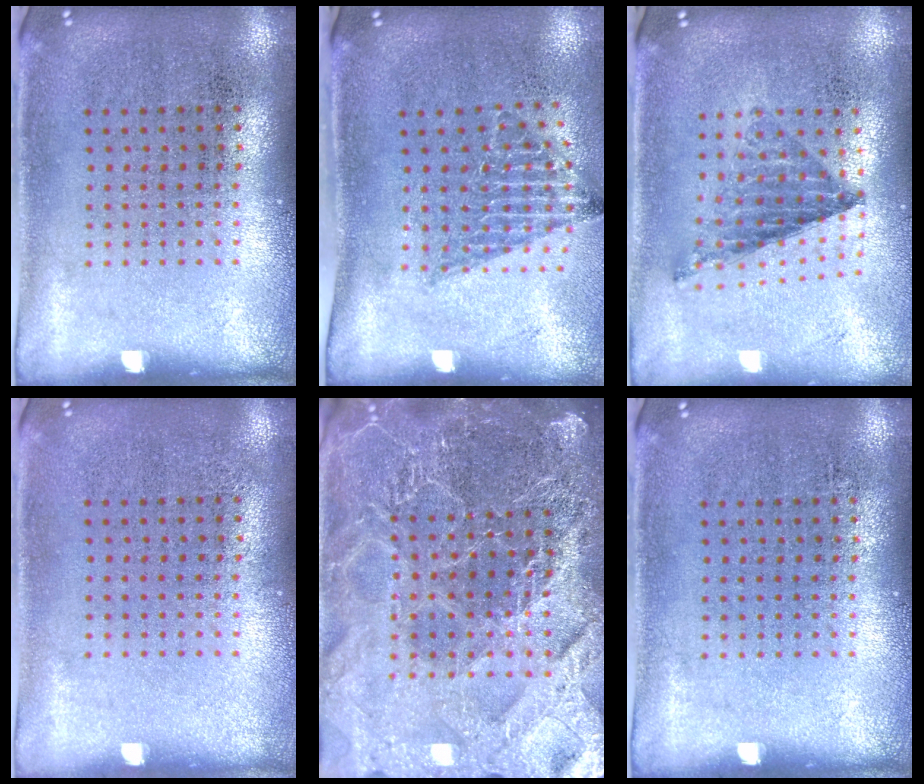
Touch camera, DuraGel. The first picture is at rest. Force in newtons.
{"total": 1.4, "press": 1.1, "slide": 0.8}
{"total": 0.8, "press": 0.8, "slide": 0.0}
{"total": 0.0}
{"total": 5.7, "press": 5.0, "slide": 2.7}
{"total": 0.0}